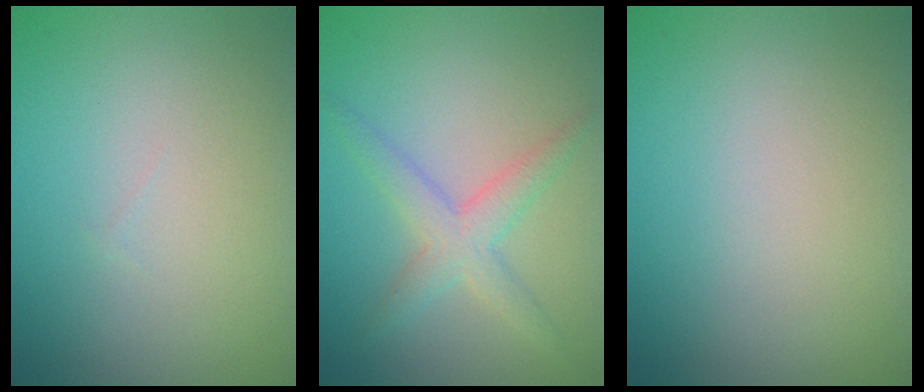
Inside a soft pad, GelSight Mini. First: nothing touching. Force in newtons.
{"total": 2.4, "press": 2.4, "slide": 0.1}
{"total": 0.0}